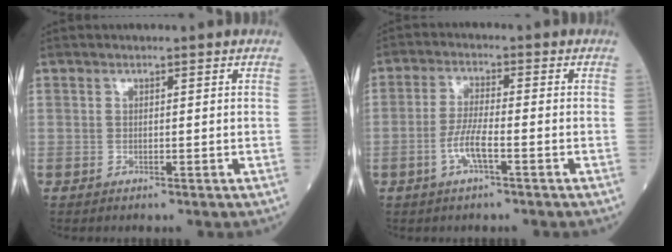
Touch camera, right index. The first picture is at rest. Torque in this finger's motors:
{"motor_torque": [0.44, -0.25, 0.42, 0.08]}